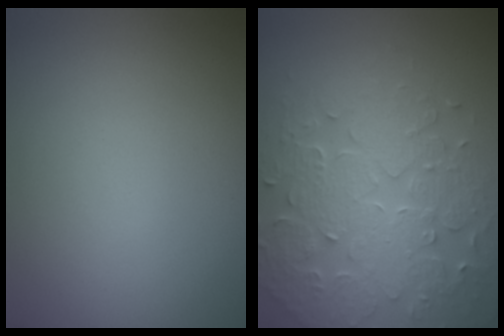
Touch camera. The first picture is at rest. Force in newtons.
{"total": 8.0, "press": 5.8, "slide": 5.5}